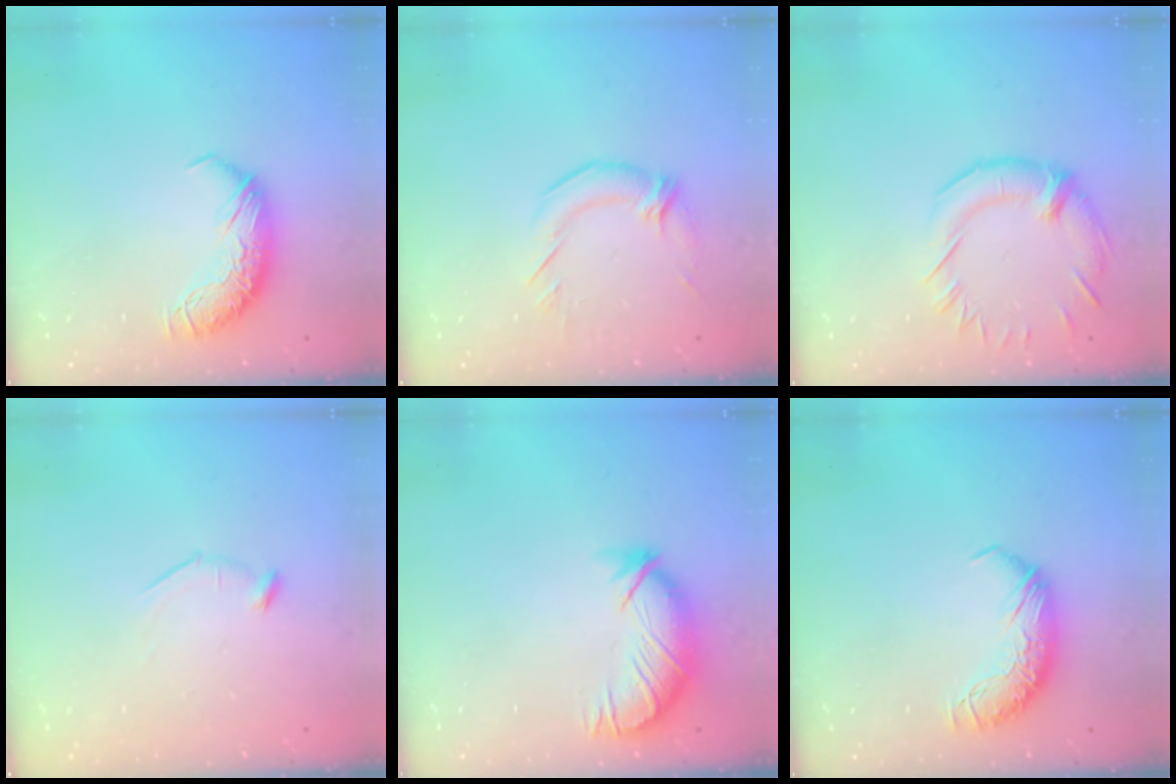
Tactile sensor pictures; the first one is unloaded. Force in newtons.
{"total": 2.3, "press": 0.8, "slide": 2.1}
{"total": 1.3, "press": 0.7, "slide": 1.1}
{"total": 8.2, "press": 8.2, "slide": 0.9}
{"total": 3.8, "press": 3.2, "slide": 2.0}
{"total": 0.0}